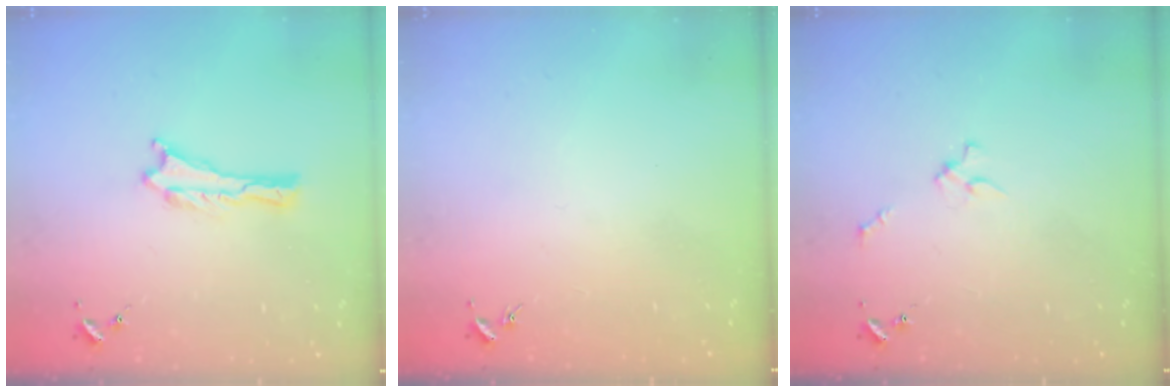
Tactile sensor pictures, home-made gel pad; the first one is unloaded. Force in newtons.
{"total": 0.0}
{"total": 2.3, "press": 2.2, "slide": 0.3}